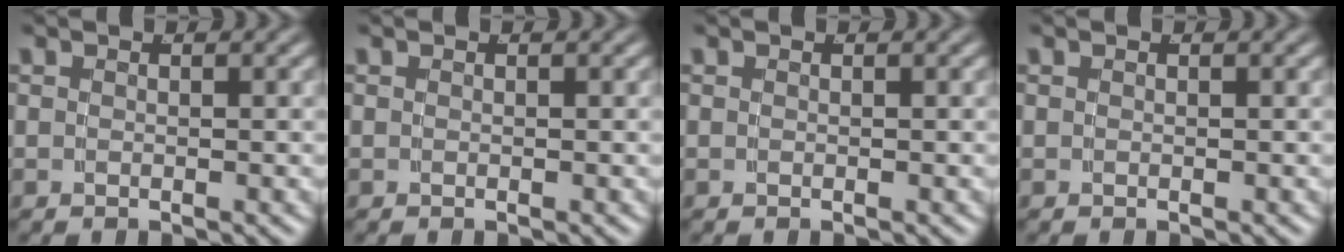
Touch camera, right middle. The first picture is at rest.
{"total": 0.0}
{"total": 0.0}
{"total": 0.0}